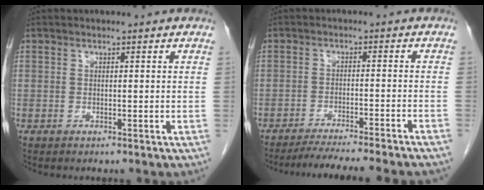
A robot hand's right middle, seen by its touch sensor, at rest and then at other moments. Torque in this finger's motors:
{"motor_torque": [1.15, -0.99, 0.65, 0.12]}